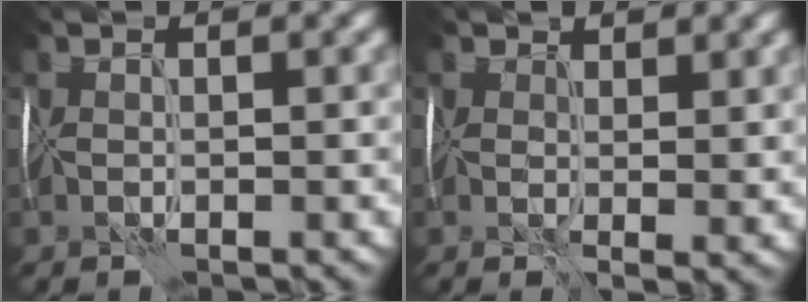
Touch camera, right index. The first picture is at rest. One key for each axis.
{"total": 3.7, "fx": 1.7, "fy": 2.1, "fz": 2.6, "tx": -0.044, "ty": 0.005, "tz": 0.023}